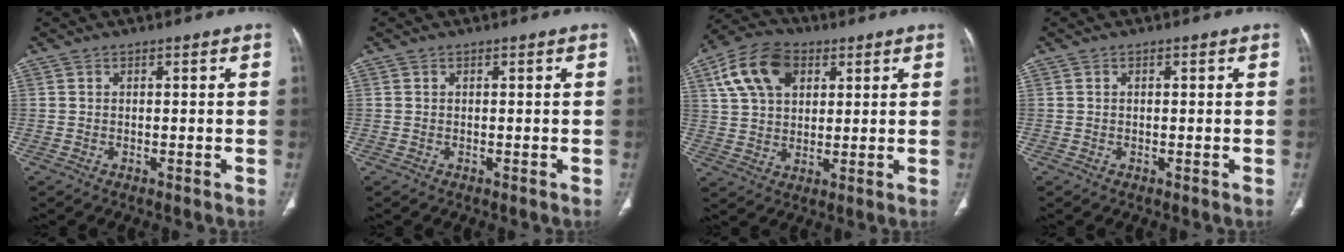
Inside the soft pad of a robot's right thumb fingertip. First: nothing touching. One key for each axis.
{"total": 0.0}
{"total": 12.9, "fx": 5.1, "fy": 8.5, "fz": 8.2, "tx": -0.140, "ty": 0.002, "tz": 0.091}
{"total": 0.7, "fx": 0.2, "fy": 0.3, "fz": 0.6, "tx": -0.016, "ty": 0.005, "tz": 0.005}